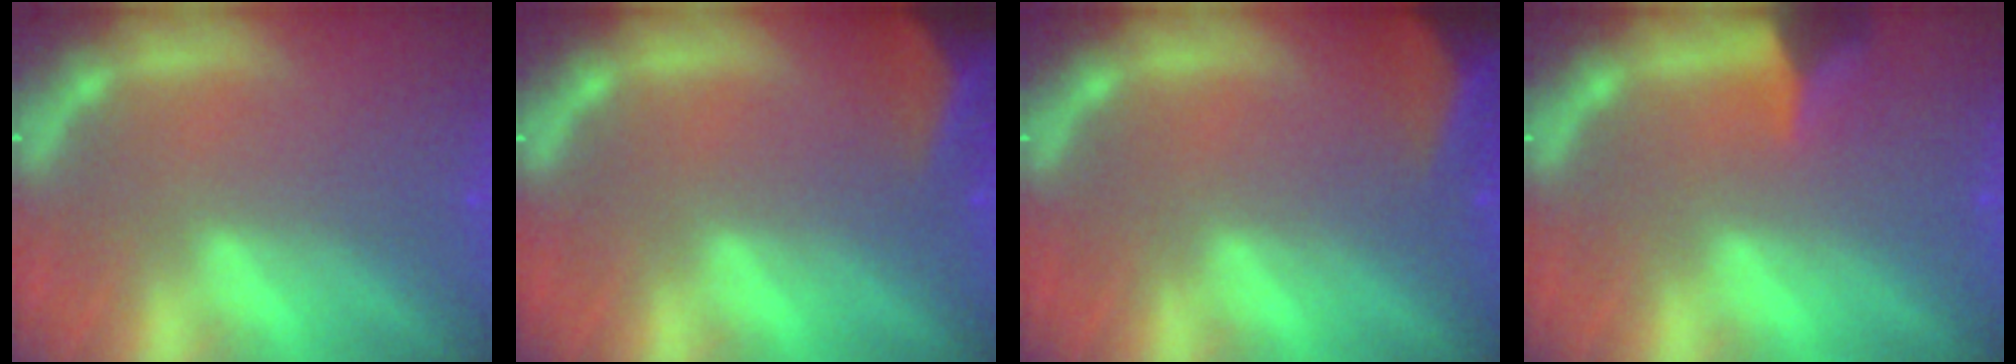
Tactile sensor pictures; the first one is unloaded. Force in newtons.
{"total": 7.5}
{"total": 8.0}
{"total": 2.9}